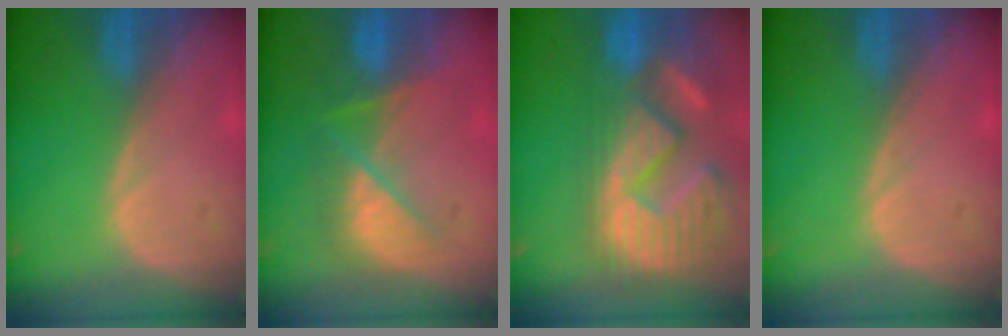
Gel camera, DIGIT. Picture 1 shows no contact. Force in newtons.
{"total": 7.5, "press": 7.2, "slide": 2.0}
{"total": 15.1, "press": 12.4, "slide": 8.6}
{"total": 0.0}